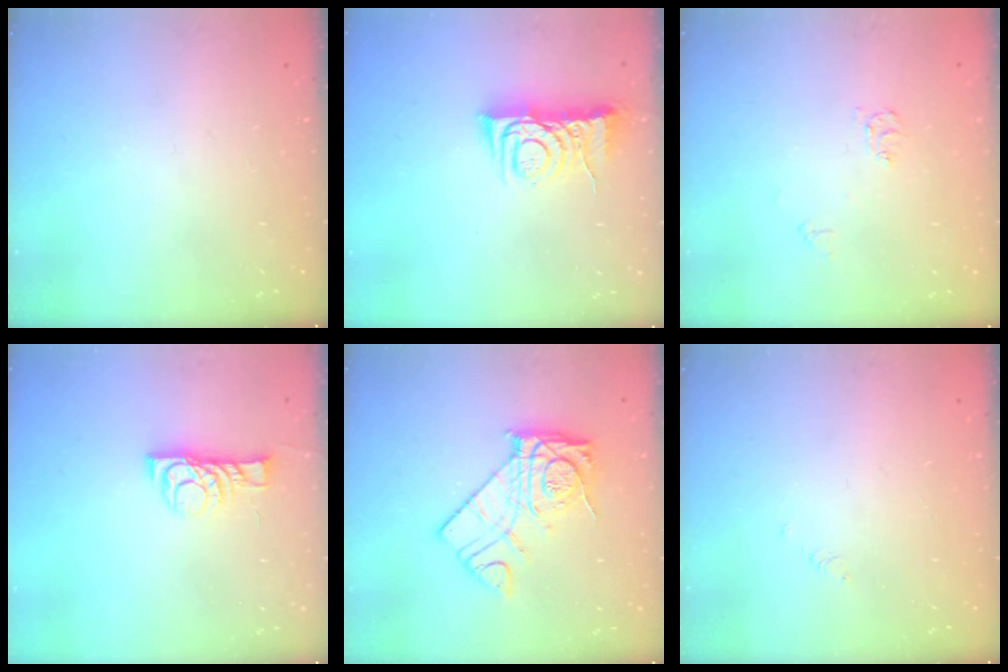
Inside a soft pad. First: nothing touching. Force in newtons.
{"total": 7.2, "press": 7.1, "slide": 1.0}
{"total": 5.5, "press": 5.4, "slide": 0.6}
{"total": 8.1, "press": 8.1, "slide": 0.2}
{"total": 13.2, "press": 13.1, "slide": 1.3}
{"total": 2.8, "press": 2.7, "slide": 0.3}